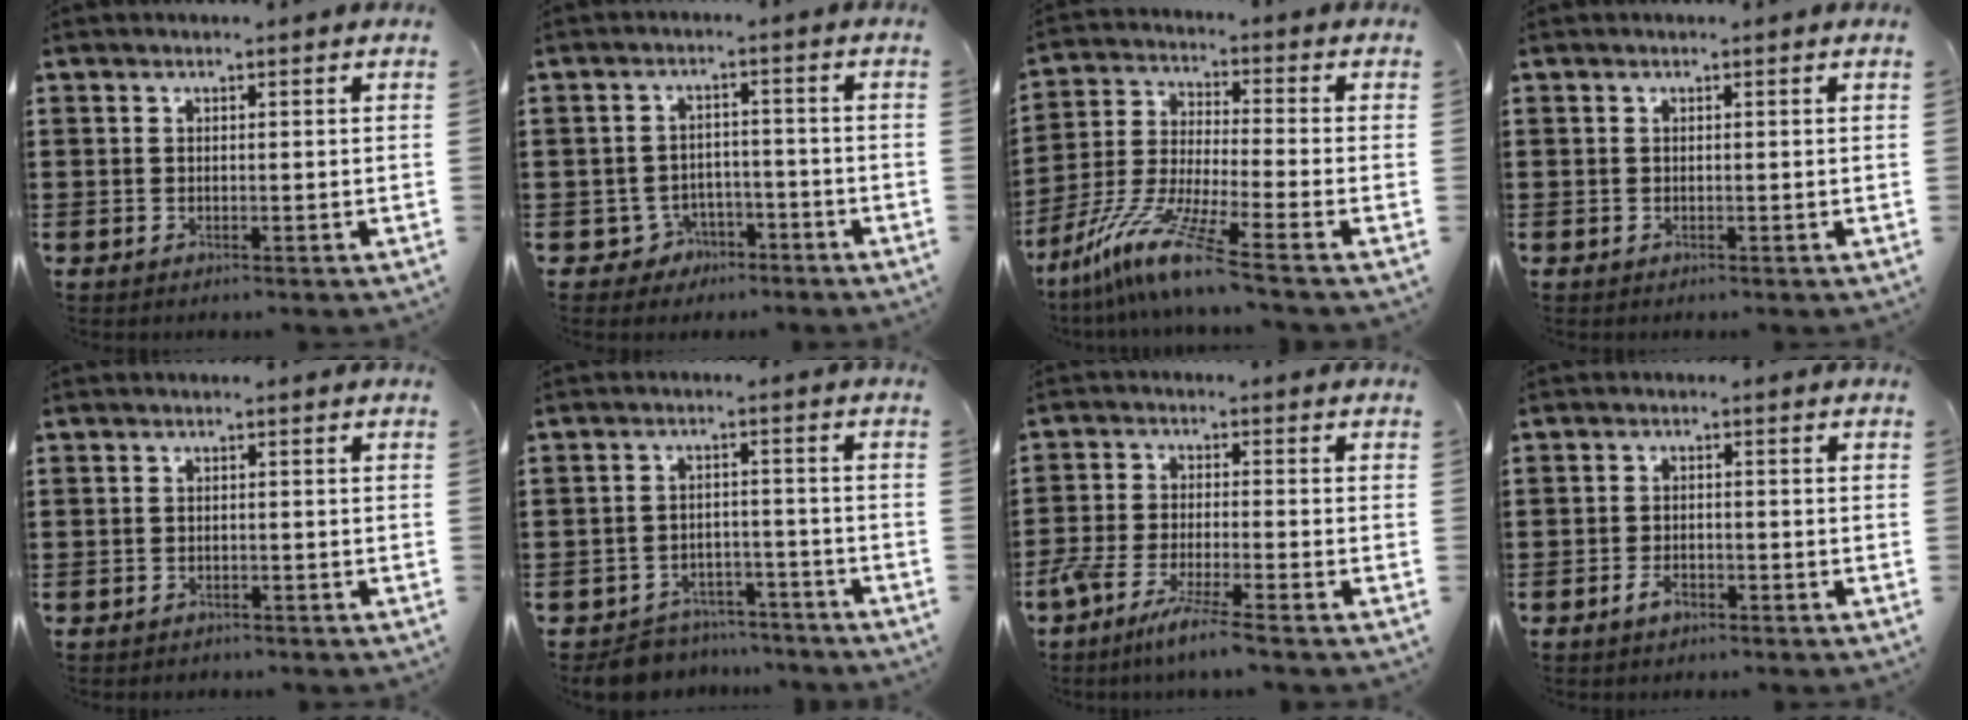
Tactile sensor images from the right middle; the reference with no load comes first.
{"total": 3.4, "force": [-2.7, 2.0, 0.6], "torque": [-0.028, 0.003, -0.061]}
{"total": 10.2, "force": [-7.6, 0.0, 6.9], "torque": [-0.155, -0.010, -0.157]}
{"total": 0.0}
{"total": 0.8, "force": [-0.7, 0.3, -0.1], "torque": [0.001, 0.002, -0.016]}
{"total": 5.4, "force": [-5.2, 1.2, 0.2], "torque": [-0.009, 0.016, -0.108]}
{"total": 6.2, "force": [-5.2, -0.4, 3.3], "torque": [-0.080, -0.024, -0.101]}
{"total": 2.3, "force": [-1.5, 0.9, 1.5], "torque": [-0.034, -0.002, -0.030]}